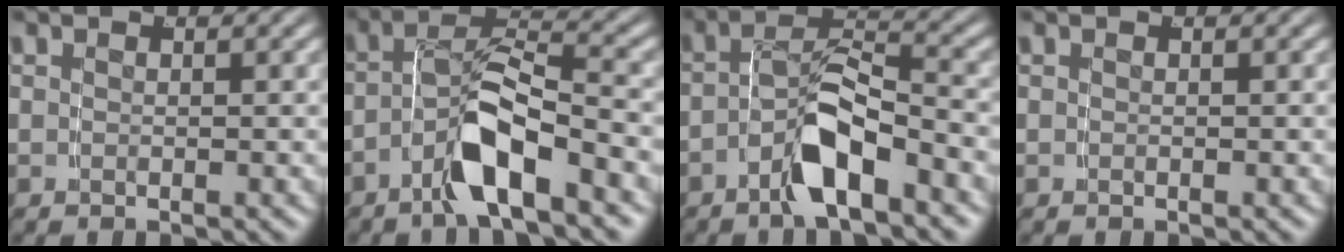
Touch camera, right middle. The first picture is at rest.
{"total": 4.8, "force": [-2.6, 0.9, 3.9], "torque": [-0.066, 0.009, -0.048]}
{"total": 4.5, "force": [-2.8, 0.9, 3.4], "torque": [-0.051, 0.009, -0.050]}
{"total": 0.0}